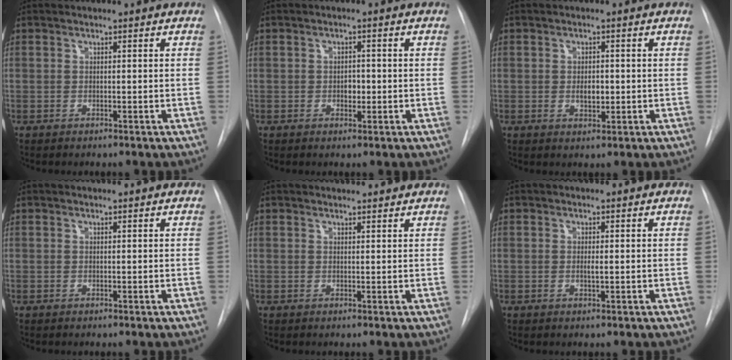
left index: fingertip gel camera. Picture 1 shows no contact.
{"total": 1.6, "force": [-0.3, 1.1, 1.2], "torque": [-0.017, 0.001, -0.003]}
{"total": 2.2, "force": [-0.1, 1.2, 1.8], "torque": [-0.032, -0.003, 0.001]}
{"total": 1.0, "force": [1.0, 0.0, 0.1], "torque": [-0.008, 0.009, 0.014]}
{"total": 3.8, "force": [3.7, 0.6, 0.6], "torque": [-0.013, 0.013, 0.045]}
{"total": 0.8, "force": [0.1, 0.0, 0.7], "torque": [-0.018, -0.003, 0.002]}